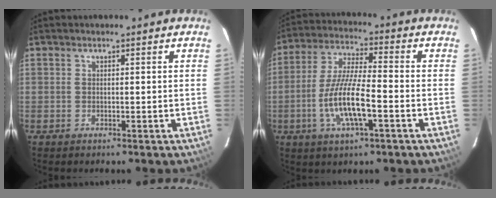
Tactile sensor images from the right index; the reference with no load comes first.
{"total": 12.0, "force": [-4.0, 2.6, 11.0], "torque": [-0.228, -0.006, -0.075]}